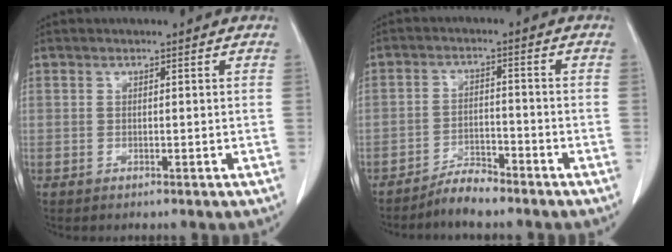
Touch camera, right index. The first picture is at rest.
{"total": 3.7, "force": [-3.6, 0.7, 0.9], "torque": [-0.013, -0.006, -0.066]}